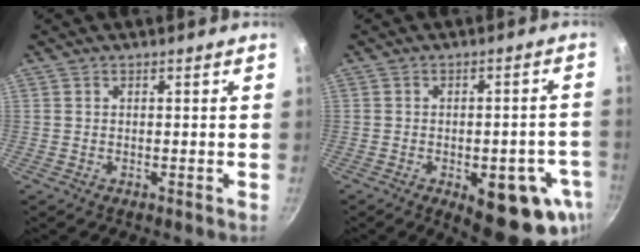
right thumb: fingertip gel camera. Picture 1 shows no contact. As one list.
[{"total": 15.8, "force": [-6.0, 6.9, 12.9], "torque": [-0.111, 0.008, -0.070]}]